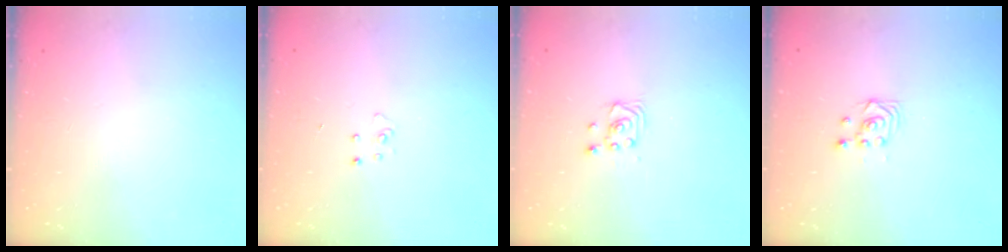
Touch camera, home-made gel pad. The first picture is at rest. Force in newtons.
{"total": 3.6, "press": 3.6, "slide": 0.3}
{"total": 2.6, "press": 2.6, "slide": 0.2}
{"total": 3.4, "press": 3.4, "slide": 0.5}